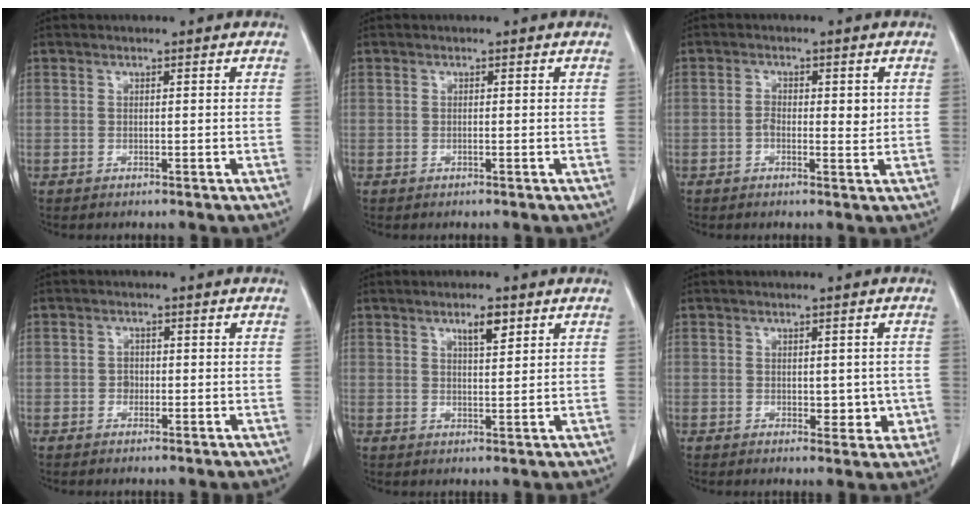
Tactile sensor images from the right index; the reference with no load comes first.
{"total": 0.0}
{"total": 3.3, "force": [0.1, 1.8, 2.8], "torque": [-0.042, 0.003, 0.000]}
{"total": 1.3, "force": [-0.3, 1.1, 0.6], "torque": [-0.005, 0.005, -0.005]}
{"total": 3.5, "force": [2.1, 0.8, 2.7], "torque": [-0.046, -0.001, 0.035]}
{"total": 3.7, "force": [-0.2, 2.4, 2.8], "torque": [-0.024, 0.000, 0.006]}